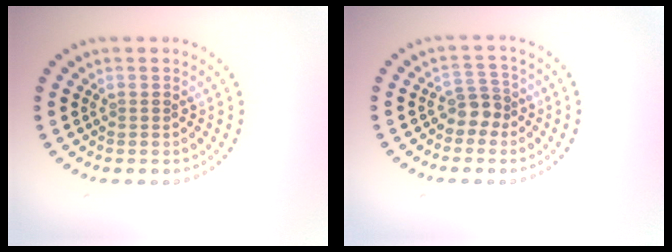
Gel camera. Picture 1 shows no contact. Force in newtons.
{"total": 2.1, "press": 1.7, "slide": 1.3}